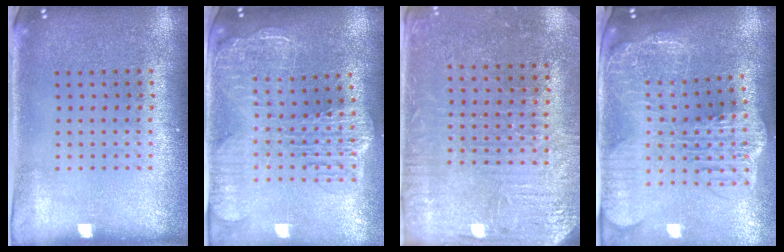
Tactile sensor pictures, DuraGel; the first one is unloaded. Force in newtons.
{"total": 2.9, "press": 2.4, "slide": 1.7}
{"total": 3.1, "press": 3.0, "slide": 0.7}
{"total": 3.7, "press": 3.0, "slide": 2.2}